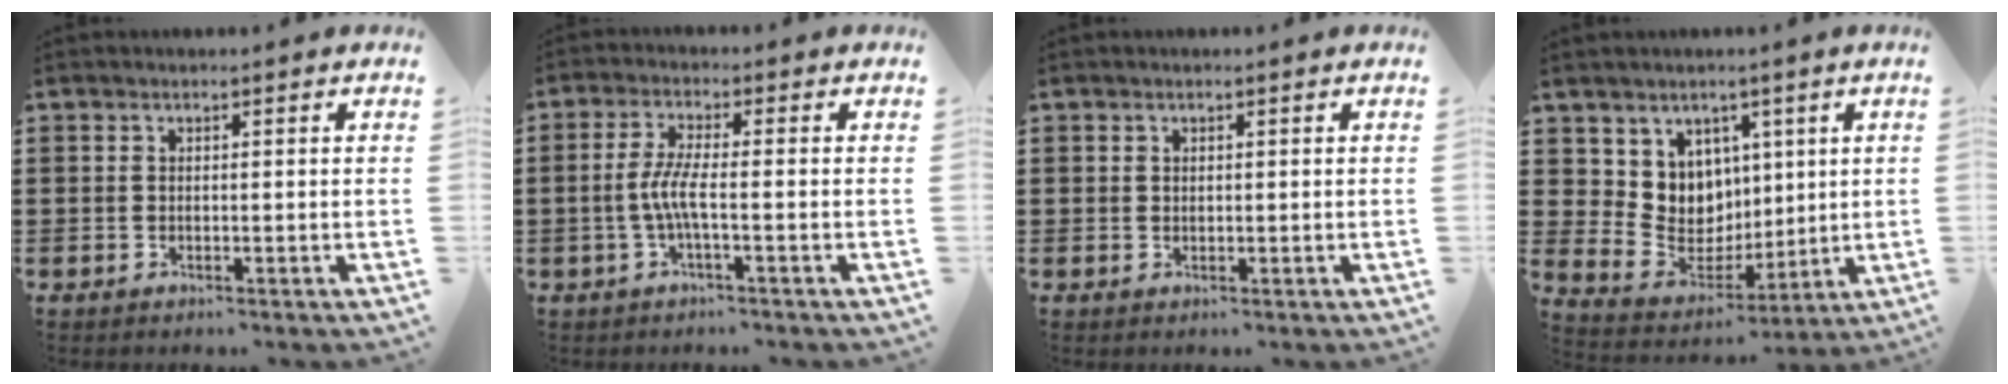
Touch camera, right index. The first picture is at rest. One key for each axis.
{"total": 4.6, "fx": -1.2, "fy": 0.4, "fz": 4.4, "tx": -0.109, "ty": -0.011, "tz": -0.034}
{"total": 0.5, "fx": 0.3, "fy": 0.4, "fz": 0.1, "tx": -0.003, "ty": 0.001, "tz": 0.007}
{"total": 7.6, "fx": 3.5, "fy": 6.8, "fz": 0.3, "tx": -0.047, "ty": -0.038, "tz": 0.072}